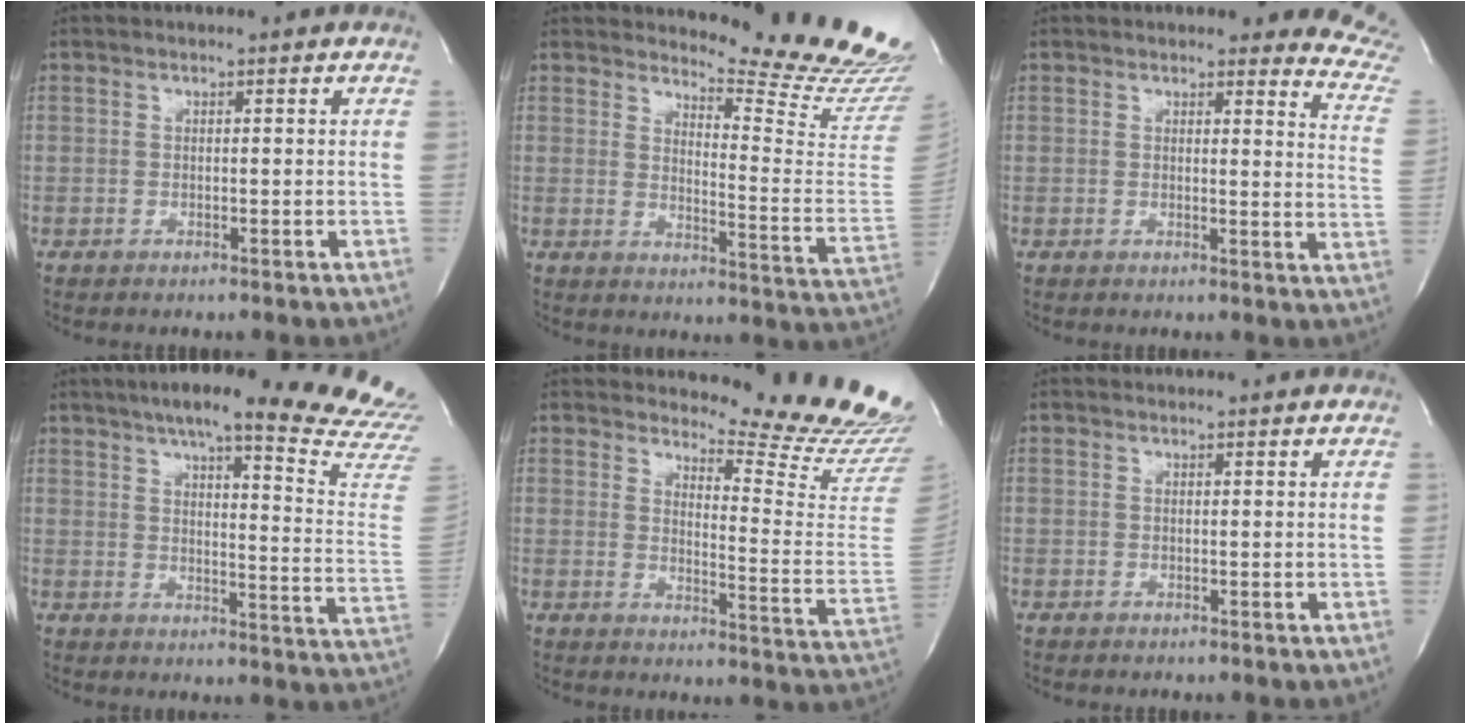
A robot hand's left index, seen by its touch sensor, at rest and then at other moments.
{"total": 16.5, "force": [16.0, -0.3, 4.2], "torque": [-0.061, -0.162, 0.176]}
{"total": 10.5, "force": [10.2, 1.2, 1.9], "torque": [0.013, -0.095, 0.062]}
{"total": 26.6, "force": [23.3, 0.9, 12.7], "torque": [-0.161, -0.099, 0.268]}
{"total": 16.5, "force": [16.0, 0.3, 4.0], "torque": [-0.051, -0.164, 0.171]}
{"total": 2.6, "force": [2.4, 0.8, 0.2], "torque": [-0.005, 0.016, 0.017]}